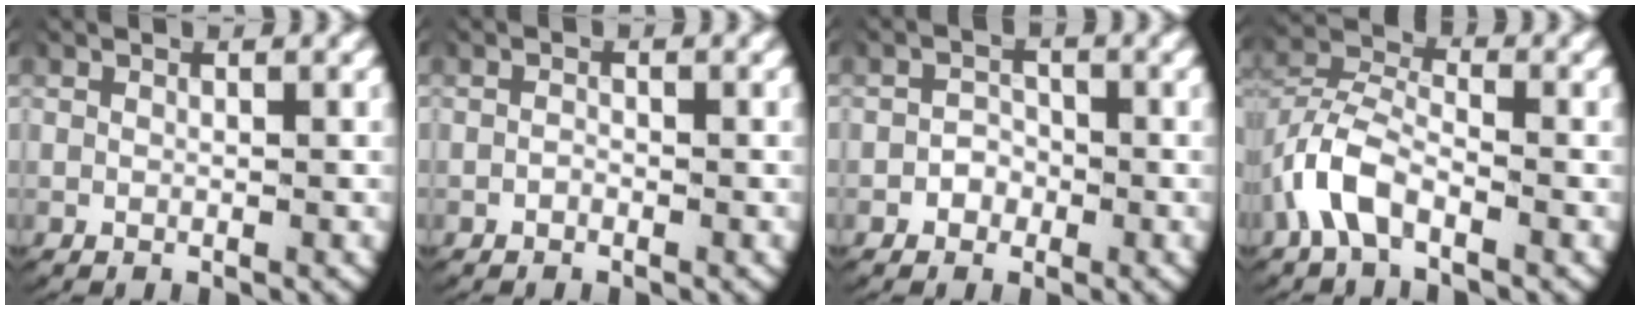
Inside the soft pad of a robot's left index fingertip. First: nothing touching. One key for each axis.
{"total": 0.6, "fx": -0.5, "fy": 0.2, "fz": 0.1, "tx": -0.005, "ty": -0.007, "tz": -0.007}
{"total": 2.3, "fx": -0.8, "fy": 2.0, "fz": 0.5, "tx": -0.002, "ty": -0.001, "tz": -0.019}
{"total": 3.5, "fx": -1.5, "fy": 2.1, "fz": 2.3, "tx": -0.057, "ty": 0.001, "tz": -0.035}